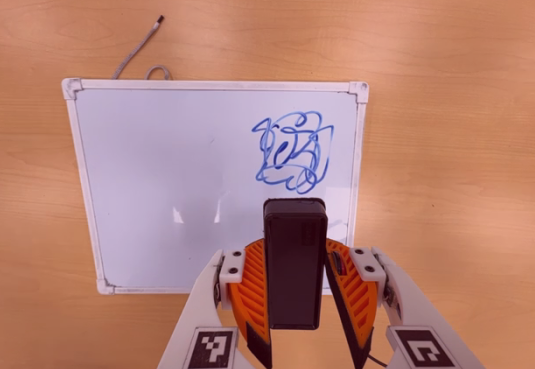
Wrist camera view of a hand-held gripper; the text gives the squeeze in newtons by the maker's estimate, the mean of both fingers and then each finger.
{"total": 4.2, "left": 3.7, "right": 4.6}